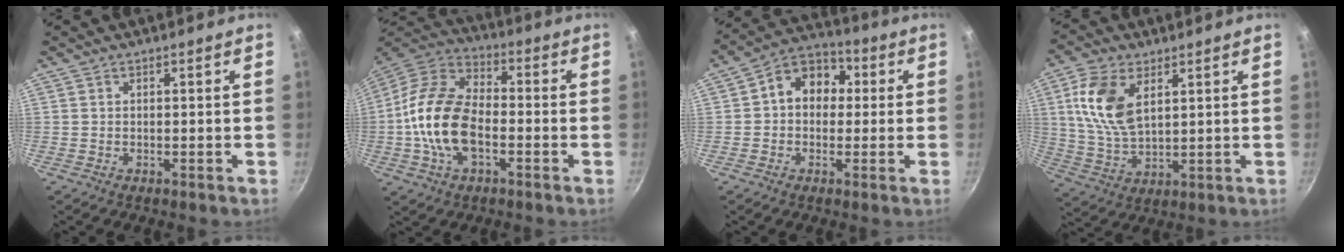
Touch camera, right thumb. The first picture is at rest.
{"total": 17.0, "force": [-3.1, 10.0, 13.4], "torque": [-0.234, 0.037, -0.074]}
{"total": 9.8, "force": [1.0, 7.9, 5.7], "torque": [-0.045, 0.024, -0.007]}
{"total": 12.1, "force": [4.0, 6.7, 9.3], "torque": [-0.180, -0.015, 0.083]}